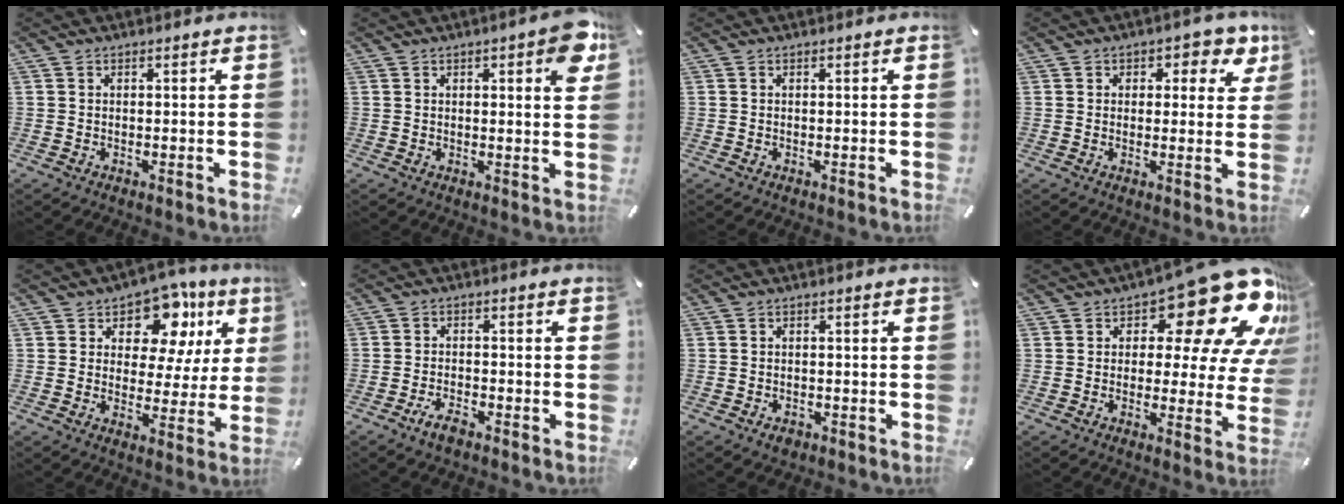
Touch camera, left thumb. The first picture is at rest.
{"total": 6.5, "force": [2.6, 2.2, 5.6], "torque": [-0.068, -0.010, 0.039]}
{"total": 0.0}
{"total": 5.0, "force": [2.2, 3.6, 2.6], "torque": [-0.014, -0.011, 0.030]}
{"total": 13.1, "force": [7.3, 8.3, 6.9], "torque": [-0.105, -0.044, 0.132]}
{"total": 3.9, "force": [-2.7, 1.5, 2.2], "torque": [-0.049, 0.010, -0.054]}
{"total": 1.7, "force": [-1.0, 1.2, 0.8], "torque": [-0.013, 0.005, -0.020]}
{"total": 21.1, "force": [11.6, 9.2, 15.0], "torque": [-0.189, -0.084, 0.188]}